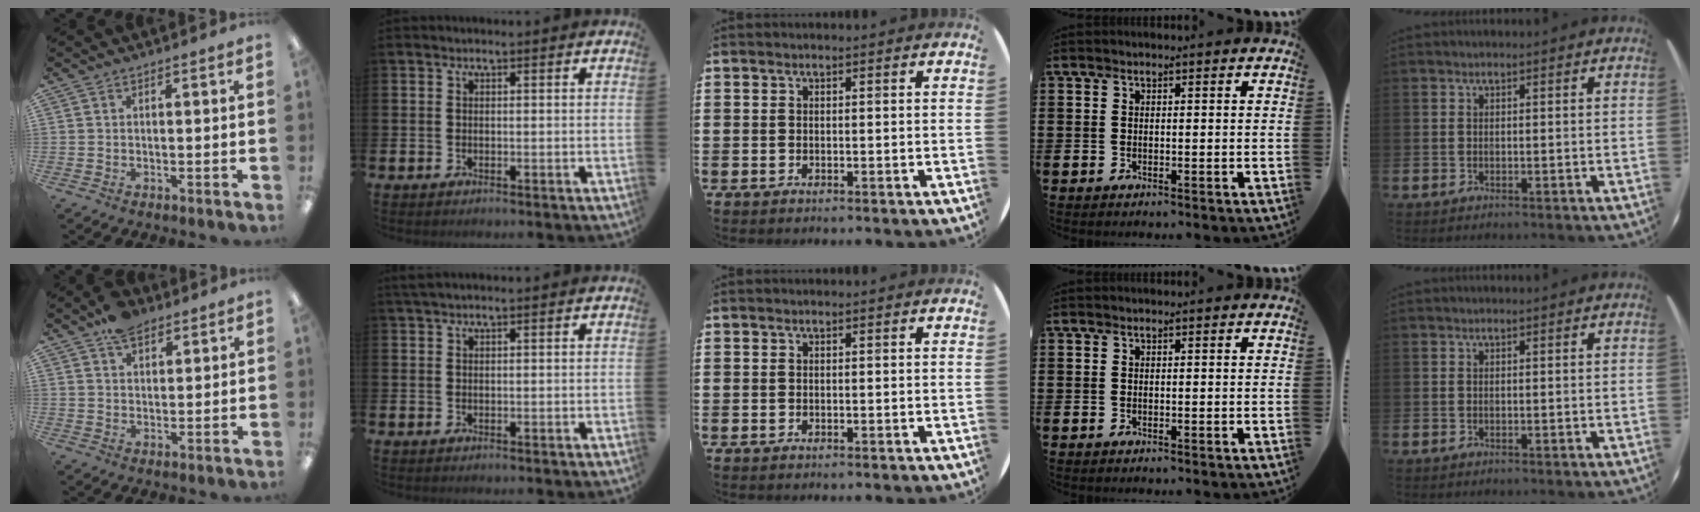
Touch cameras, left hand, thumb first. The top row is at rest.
{"thumb": {"total": 6.3, "force": [4.7, 3.2, 2.7], "torque": [-0.040, -0.021, 0.084]}, "index": {"total": 1.2, "force": [1.0, 0.0, 0.7], "torque": [-0.019, 0.006, 0.018]}}